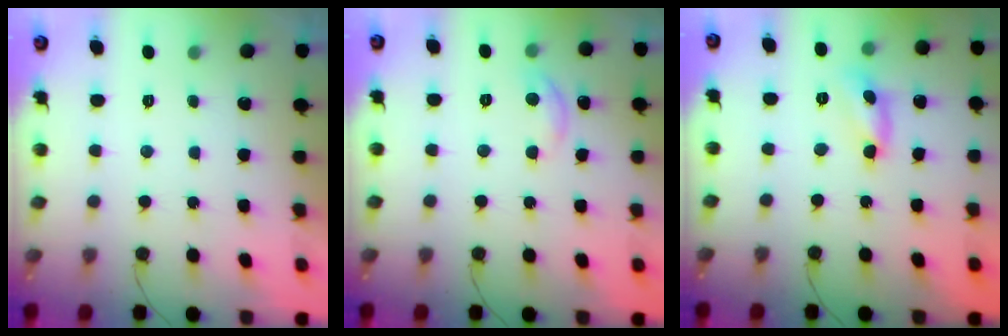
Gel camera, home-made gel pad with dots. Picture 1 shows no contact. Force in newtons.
{"total": 5.3, "press": 5.3, "slide": 0.5}
{"total": 6.0, "press": 6.0, "slide": 0.4}